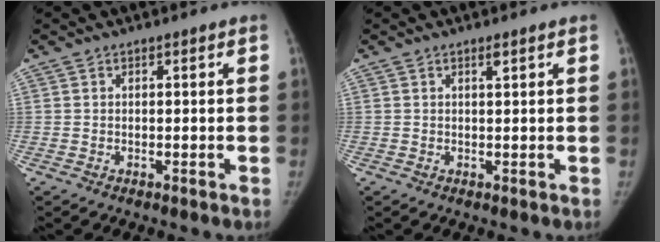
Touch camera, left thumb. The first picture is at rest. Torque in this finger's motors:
{"motor_torque": [0.24, 0.05, 0.16, -0.37, 0.08]}